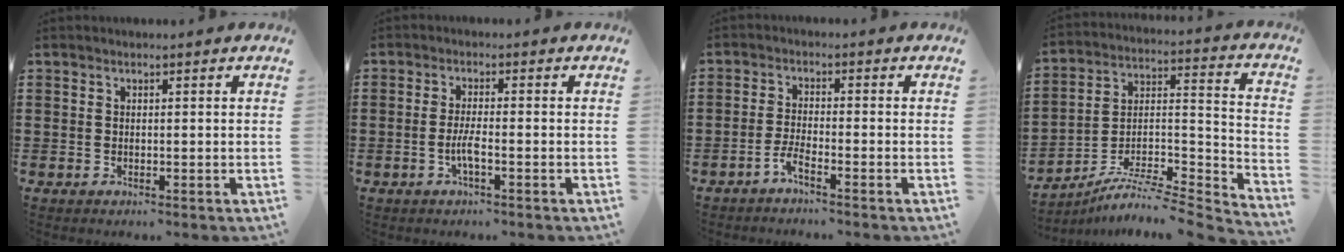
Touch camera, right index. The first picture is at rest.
{"total": 2.9, "force": [-1.3, 0.3, 2.6], "torque": [-0.060, -0.005, -0.029]}
{"total": 2.9, "force": [-2.4, -0.1, 1.7], "torque": [-0.046, -0.005, -0.050]}
{"total": 6.5, "force": [-5.7, 0.9, 3.0], "torque": [-0.051, -0.004, -0.114]}